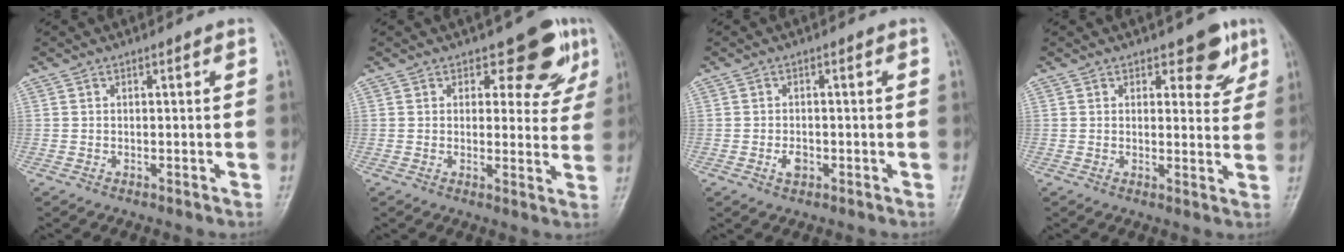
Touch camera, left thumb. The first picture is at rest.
{"total": 7.4, "force": [4.6, 4.5, 3.8], "torque": [-0.007, -0.023, 0.051]}
{"total": 2.3, "force": [-0.8, 1.5, 1.5], "torque": [-0.023, 0.001, -0.014]}
{"total": 5.4, "force": [3.3, 3.0, 3.0], "torque": [-0.004, -0.017, 0.040]}